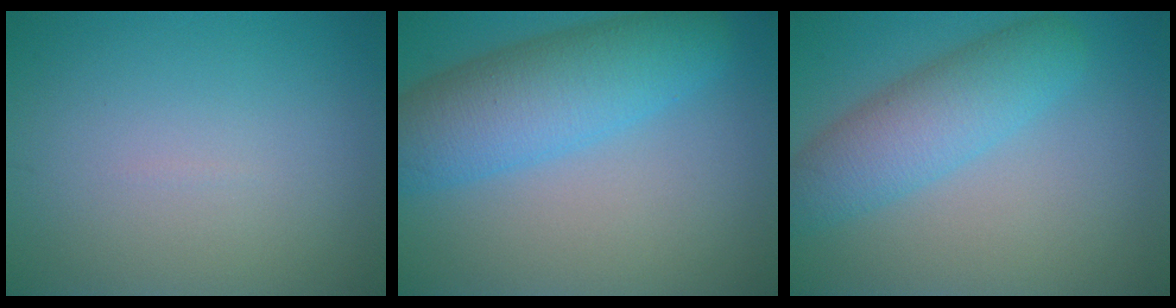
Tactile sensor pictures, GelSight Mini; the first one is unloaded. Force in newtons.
{"total": 7.9, "press": 7.9, "slide": 0.2}
{"total": 5.4, "press": 5.4, "slide": 0.2}